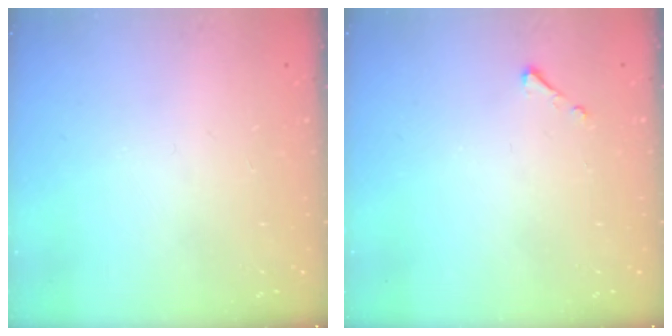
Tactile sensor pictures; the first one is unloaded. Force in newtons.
{"total": 2.5, "press": 2.5, "slide": 0.3}